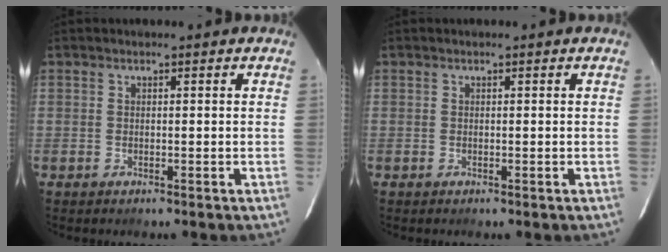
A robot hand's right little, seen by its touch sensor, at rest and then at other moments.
{"total": 0.0}